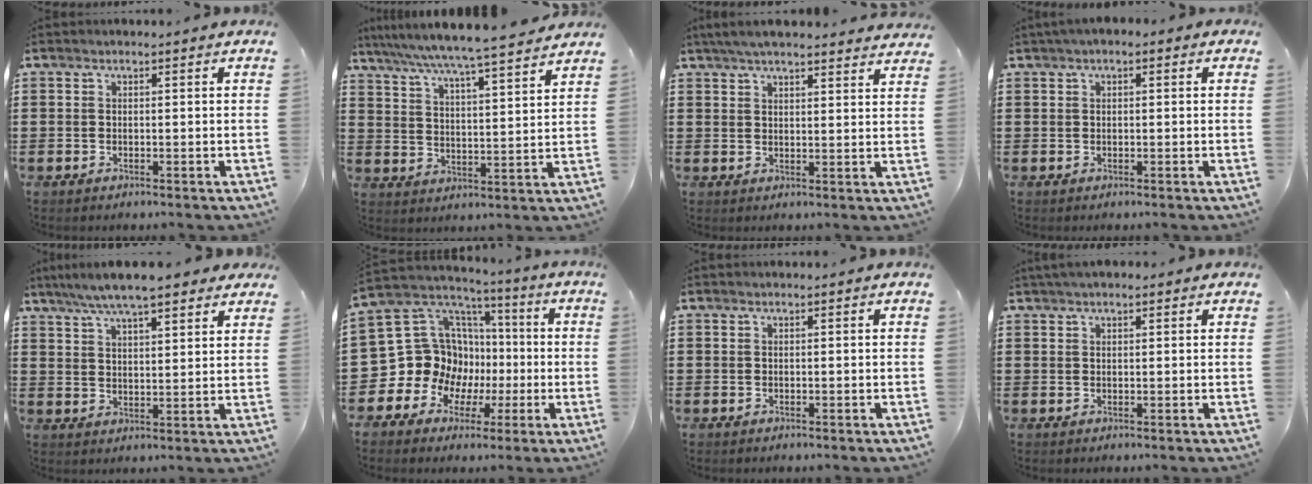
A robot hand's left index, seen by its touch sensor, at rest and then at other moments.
{"total": 6.1, "force": [5.6, -0.7, 2.4], "torque": [-0.070, -0.041, 0.090]}
{"total": 4.3, "force": [4.1, 0.2, 1.4], "torque": [-0.039, -0.007, 0.075]}
{"total": 1.0, "force": [0.1, 0.6, 0.8], "torque": [-0.016, 0.005, 0.000]}
{"total": 7.3, "force": [6.2, 1.0, 3.7], "torque": [-0.088, -0.008, 0.112]}
{"total": 15.3, "force": [-0.9, 14.3, 5.3], "torque": [-0.138, -0.022, 0.007]}
{"total": 0.0}
{"total": 1.6, "force": [1.2, 0.5, 0.9], "torque": [-0.019, 0.004, 0.023]}